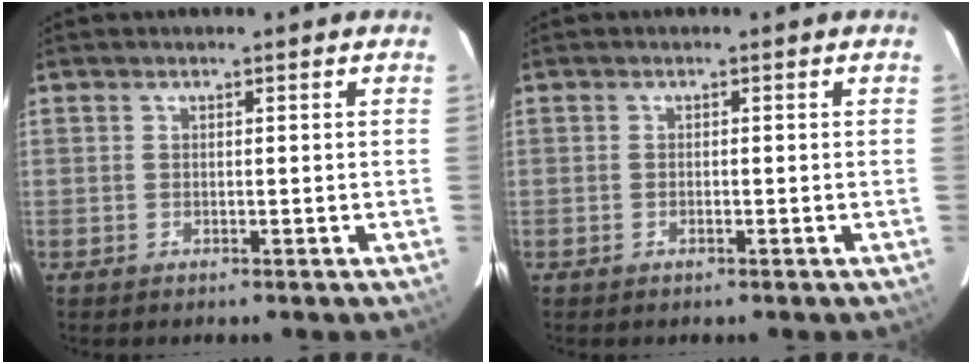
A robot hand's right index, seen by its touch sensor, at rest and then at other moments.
{"total": 0.6, "force": [-0.3, 0.1, 0.5], "torque": [-0.011, 0.000, -0.004]}